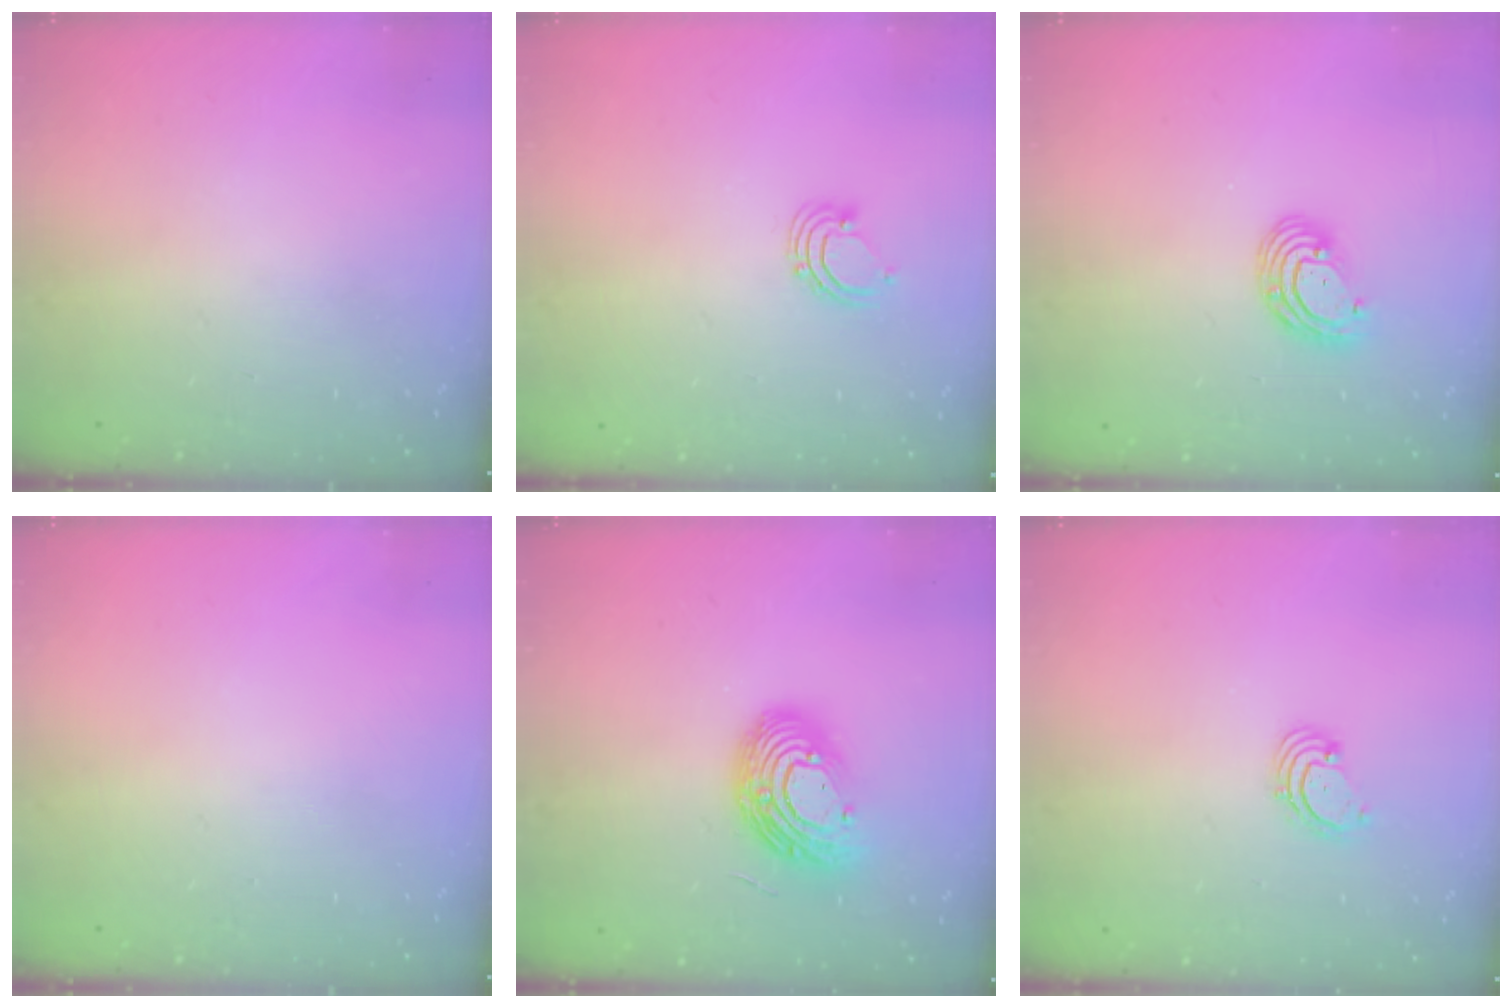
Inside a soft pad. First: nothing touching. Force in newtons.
{"total": 2.9, "press": 2.9, "slide": 0.2}
{"total": 7.2, "press": 7.1, "slide": 1.6}
{"total": 0.0}
{"total": 13.7, "press": 13.7, "slide": 0.5}
{"total": 1.6, "press": 1.6, "slide": 0.2}